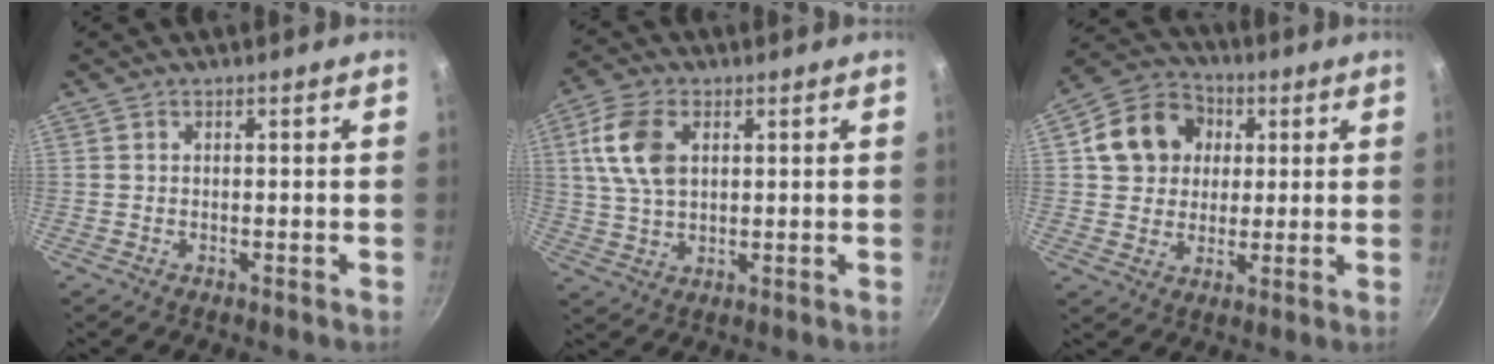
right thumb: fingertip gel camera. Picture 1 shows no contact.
{"total": 10.1, "force": [2.8, 6.2, 7.5], "torque": [-0.138, 0.001, 0.053]}
{"total": 12.5, "force": [3.0, 10.6, 5.9], "torque": [-0.082, 0.015, 0.042]}